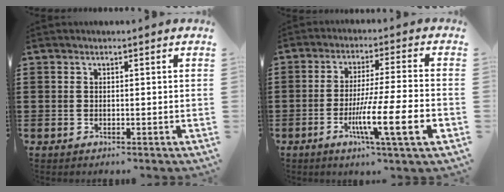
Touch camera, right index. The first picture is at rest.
{"total": 11.2, "force": [-4.0, 0.5, 10.4], "torque": [-0.189, -0.013, -0.073]}